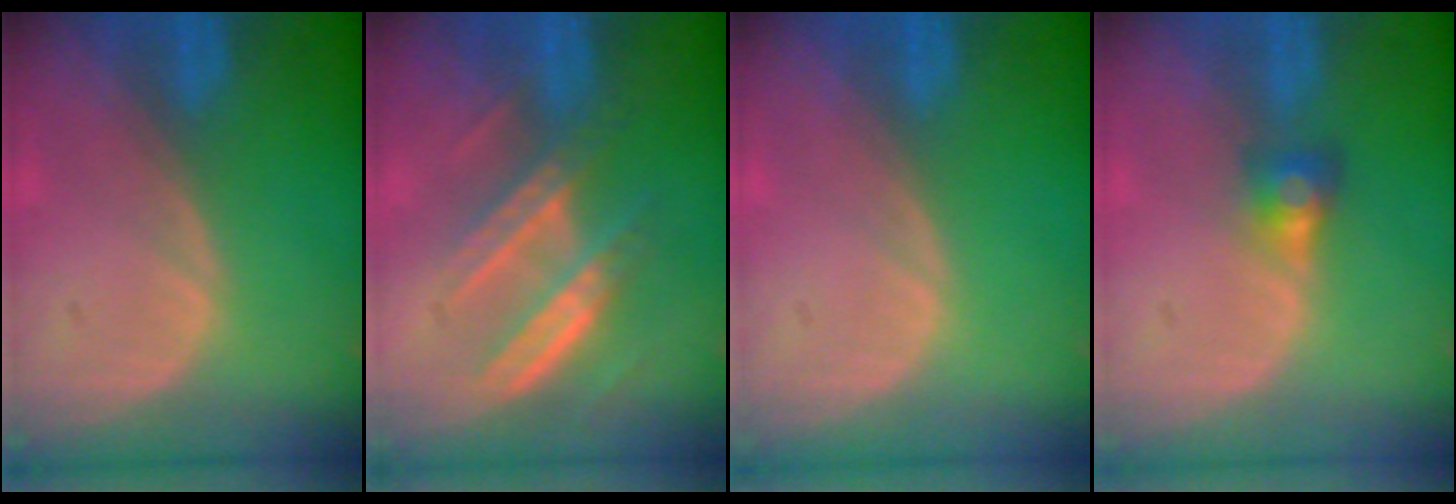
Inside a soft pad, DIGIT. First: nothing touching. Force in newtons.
{"total": 6.8, "press": 6.4, "slide": 2.3}
{"total": 0.0}
{"total": 2.8, "press": 2.6, "slide": 1.0}